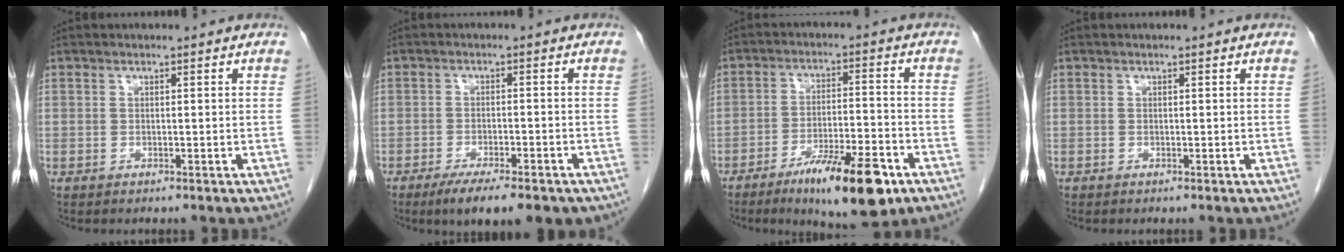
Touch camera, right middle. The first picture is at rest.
{"total": 11.6, "force": [-8.6, 3.1, 7.3], "torque": [-0.088, -0.008, -0.119]}
{"total": 13.3, "force": [-7.9, 2.3, 10.4], "torque": [-0.165, -0.013, -0.120]}
{"total": 0.0}